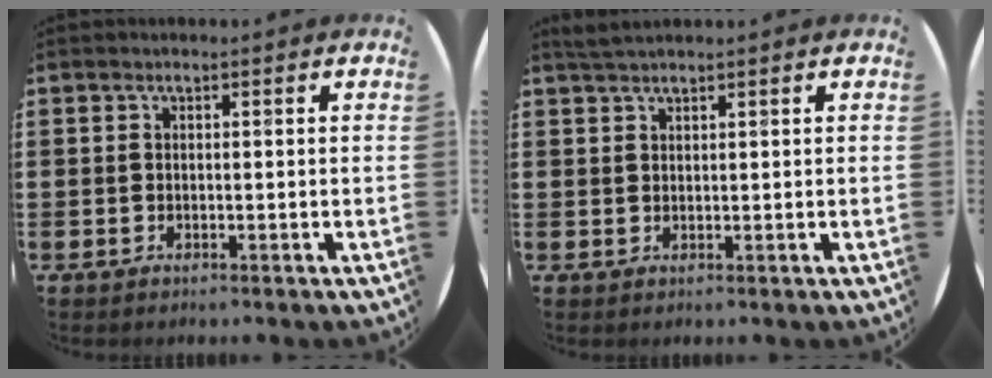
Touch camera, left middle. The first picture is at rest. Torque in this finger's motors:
{"motor_torque": [0.27, -0.26, 0.02, 0.03]}